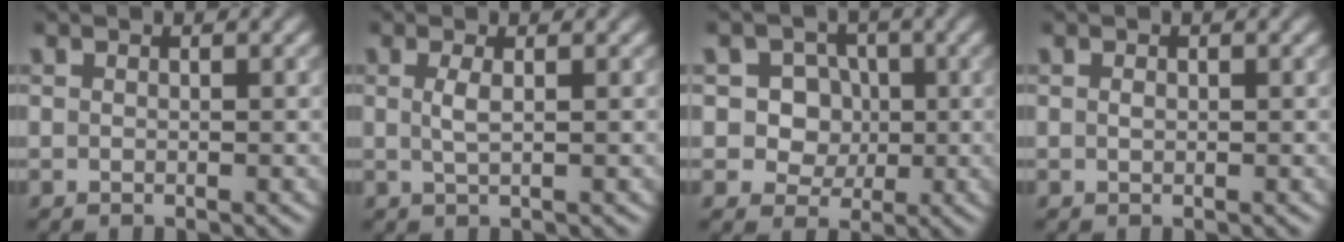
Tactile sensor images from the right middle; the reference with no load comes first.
{"total": 1.5, "force": [0.3, 0.4, 1.4], "torque": [-0.029, 0.001, 0.005]}
{"total": 6.4, "force": [1.4, 5.6, 2.8], "torque": [-0.025, 0.021, 0.008]}
{"total": 0.5, "force": [0.1, 0.4, 0.4], "torque": [-0.008, 0.000, 0.002]}